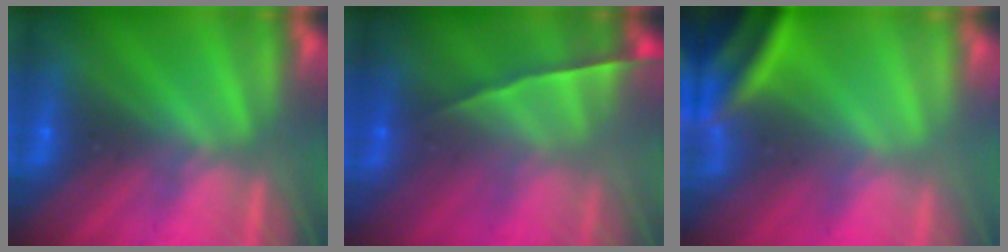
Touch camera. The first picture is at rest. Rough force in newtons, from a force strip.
{"total": 1.5}
{"total": 4.0}